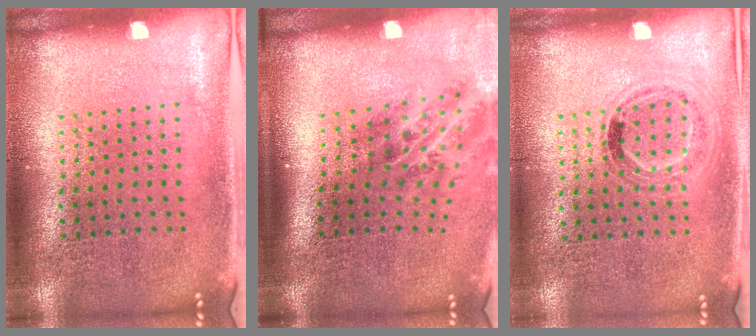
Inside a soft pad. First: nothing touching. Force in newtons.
{"total": 2.0, "press": 1.3, "slide": 1.6}
{"total": 0.9, "press": 0.7, "slide": 0.5}